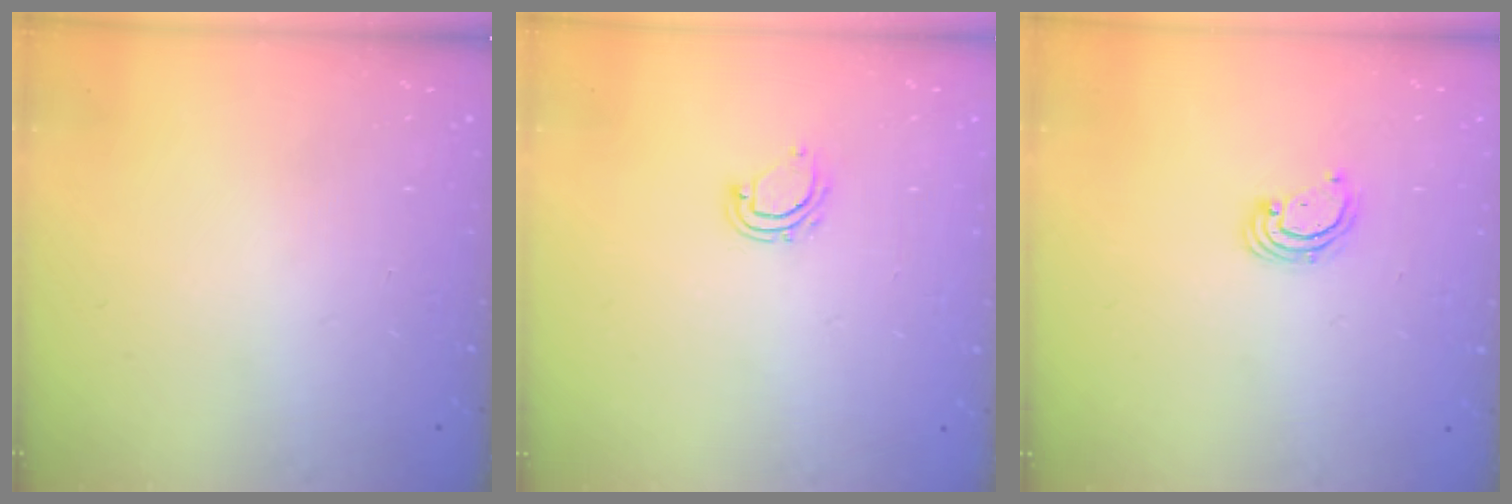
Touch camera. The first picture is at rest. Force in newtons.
{"total": 5.4, "press": 5.4, "slide": 0.4}
{"total": 3.3, "press": 3.3, "slide": 0.3}